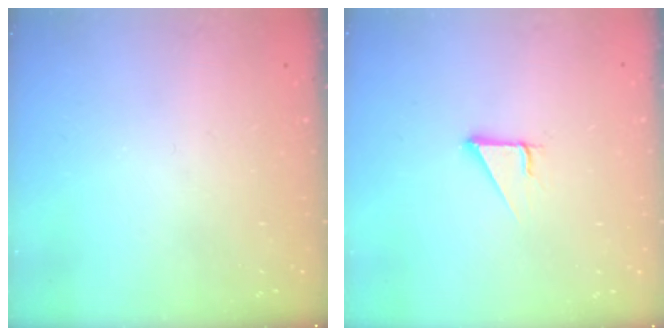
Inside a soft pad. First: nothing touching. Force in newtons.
{"total": 2.9, "press": 2.9, "slide": 0.1}